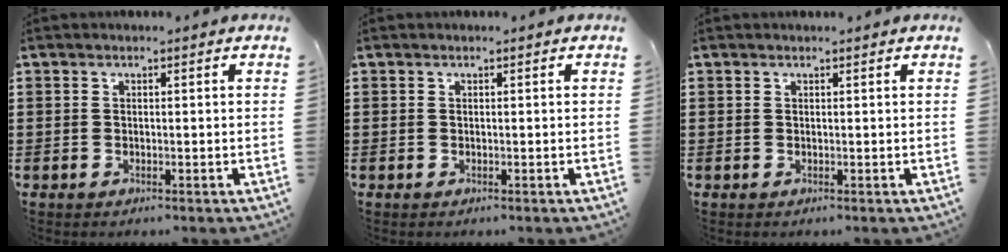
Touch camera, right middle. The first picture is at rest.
{"total": 0.0}
{"total": 0.0}